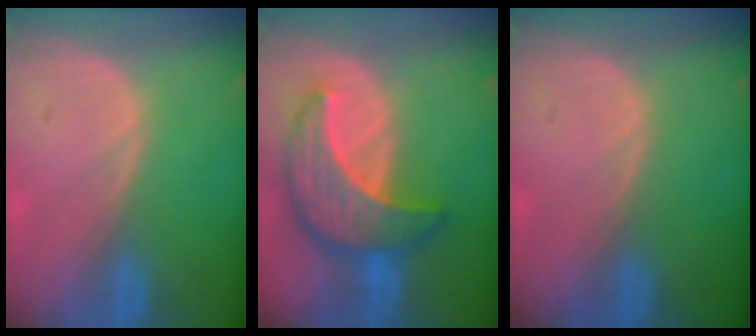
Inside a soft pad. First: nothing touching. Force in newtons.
{"total": 9.9, "press": 9.8, "slide": 0.6}
{"total": 0.0}